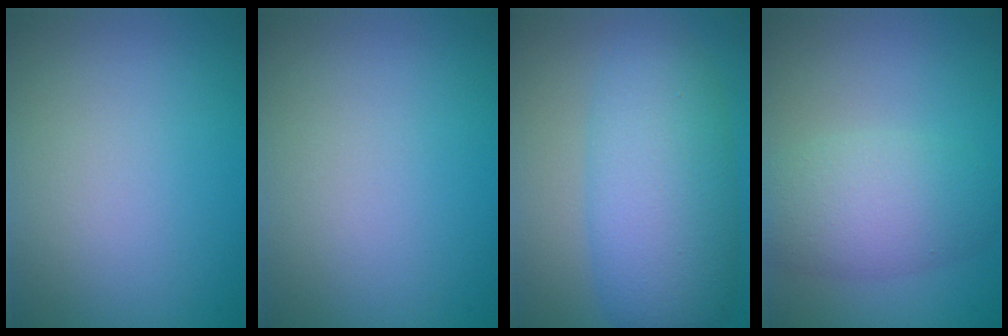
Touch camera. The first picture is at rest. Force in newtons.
{"total": 0.0}
{"total": 8.1, "press": 8.1, "slide": 0.1}
{"total": 4.7, "press": 4.7, "slide": 0.1}